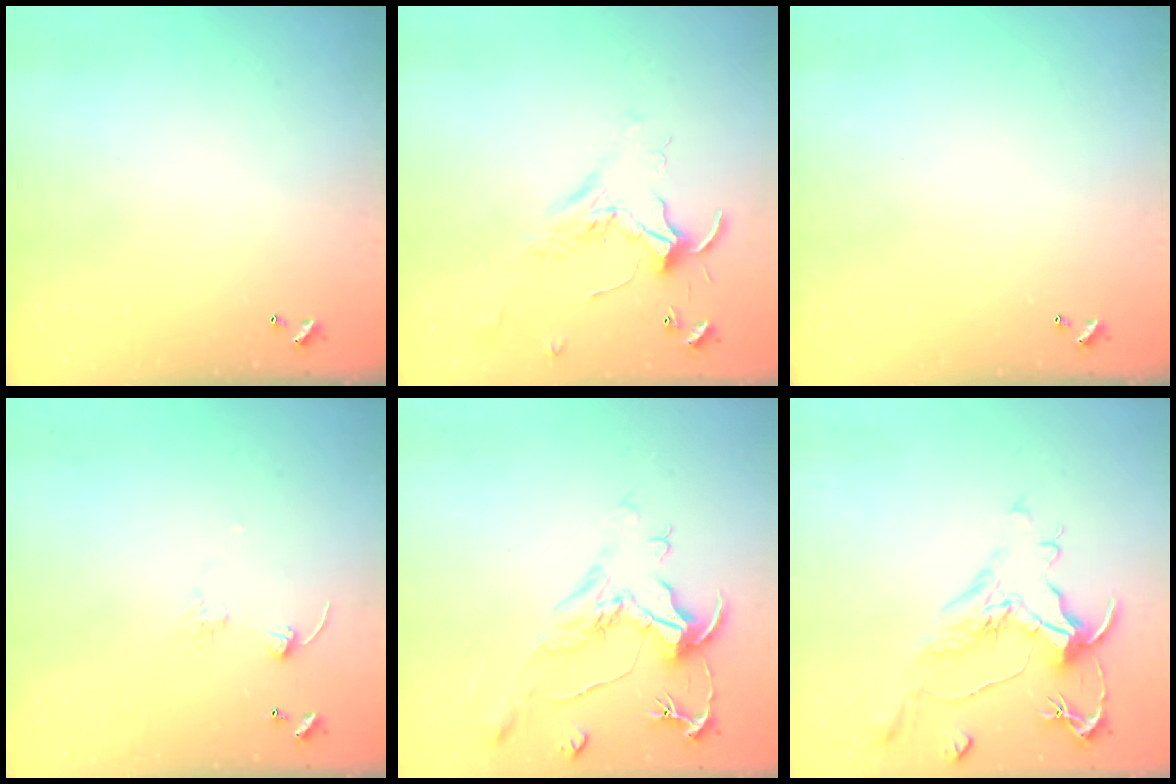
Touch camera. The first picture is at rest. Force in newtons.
{"total": 2.3, "press": 2.3, "slide": 0.5}
{"total": 0.0}
{"total": 1.7, "press": 1.5, "slide": 0.7}
{"total": 1.9, "press": 1.4, "slide": 1.2}
{"total": 1.1, "press": 0.2, "slide": 1.1}